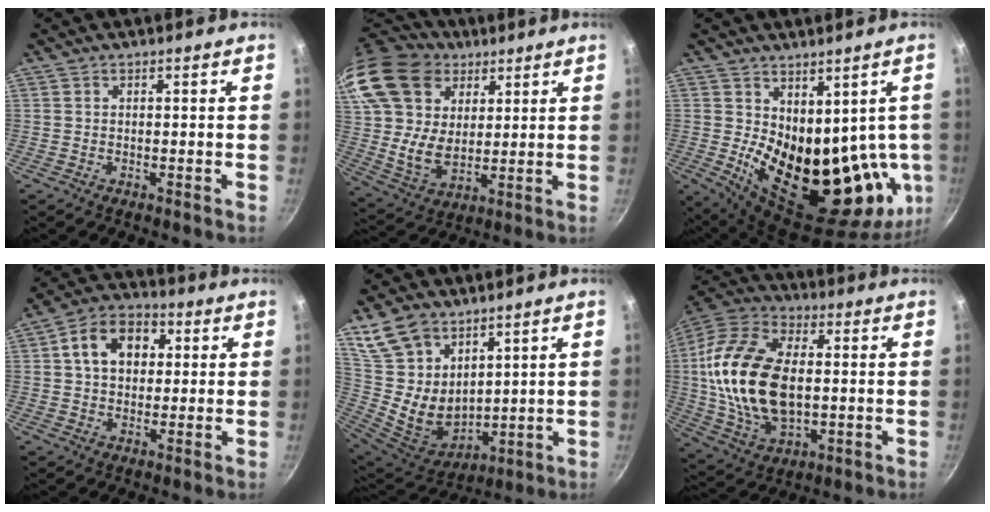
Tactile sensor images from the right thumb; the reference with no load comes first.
{"total": 23.9, "force": [12.3, 16.5, 12.2], "torque": [-0.243, -0.017, 0.233]}
{"total": 21.4, "force": [1.4, 12.5, 17.4], "torque": [-0.203, -0.039, 0.057]}
{"total": 11.1, "force": [2.4, 8.1, 7.2], "torque": [-0.090, 0.018, 0.024]}
{"total": 16.1, "force": [9.1, 10.7, 7.9], "torque": [-0.131, -0.057, 0.196]}
{"total": 23.5, "force": [0.7, 14.1, 18.7], "torque": [-0.354, 0.013, 0.011]}